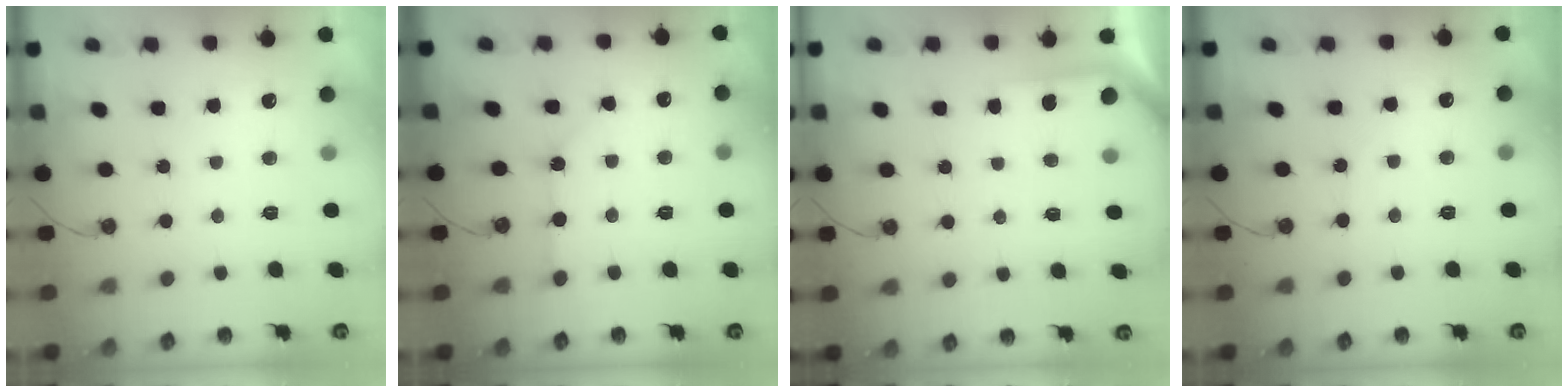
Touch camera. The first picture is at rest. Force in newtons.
{"total": 4.3, "press": 4.3, "slide": 0.4}
{"total": 3.2, "press": 3.2, "slide": 0.2}
{"total": 1.9, "press": 1.9, "slide": 0.4}